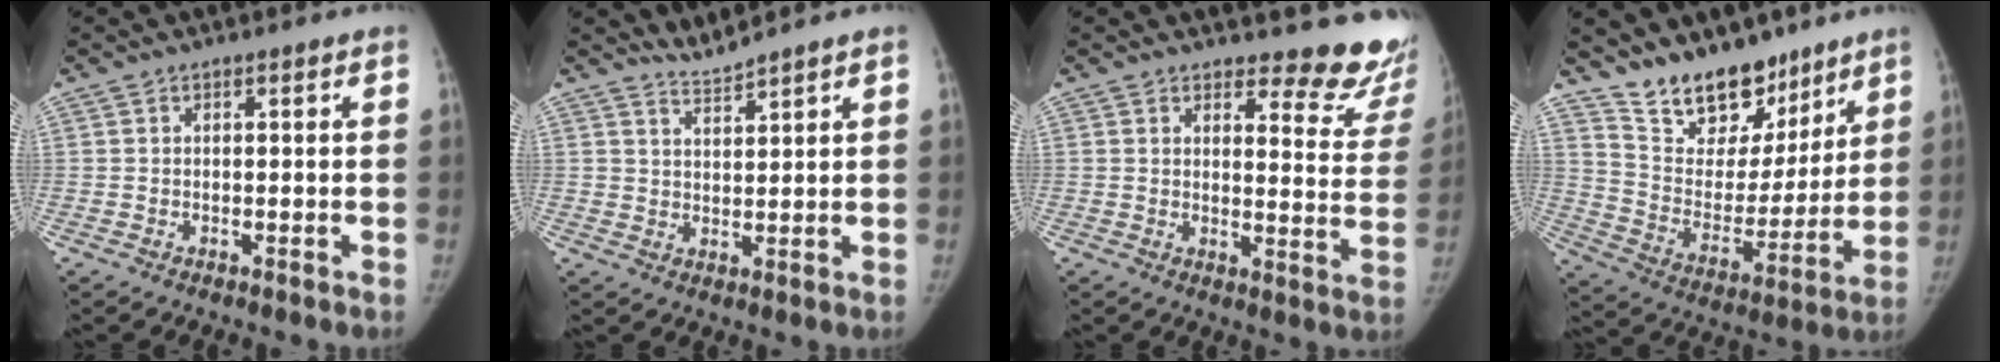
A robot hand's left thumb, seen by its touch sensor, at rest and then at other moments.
{"total": 3.0, "force": [3.0, -0.6, -0.2], "torque": [0.005, -0.024, 0.065]}
{"total": 13.2, "force": [12.2, 3.4, 3.7], "torque": [-0.002, -0.129, 0.123]}
{"total": 17.6, "force": [13.8, 8.9, 6.4], "torque": [-0.049, -0.094, 0.238]}